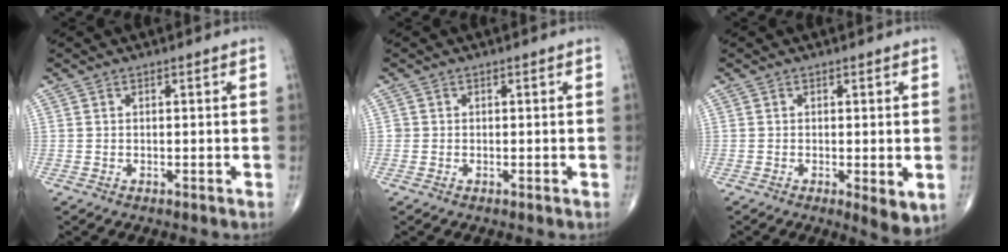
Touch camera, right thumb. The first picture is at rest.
{"total": 0.5, "force": [-0.1, 0.5, 0.0], "torque": [0.003, 0.004, -0.002]}
{"total": 4.3, "force": [-0.8, 1.3, 4.1], "torque": [-0.062, -0.015, -0.013]}